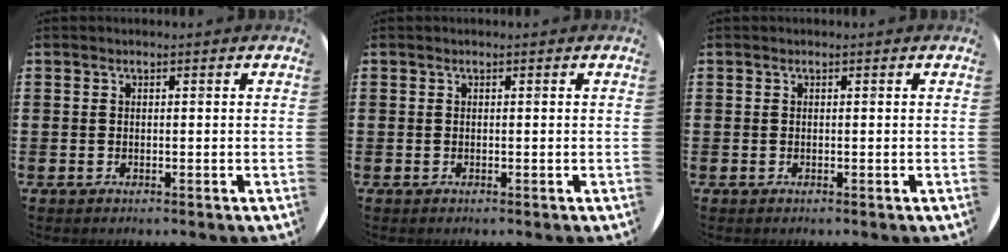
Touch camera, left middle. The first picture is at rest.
{"total": 0.0}
{"total": 0.0}